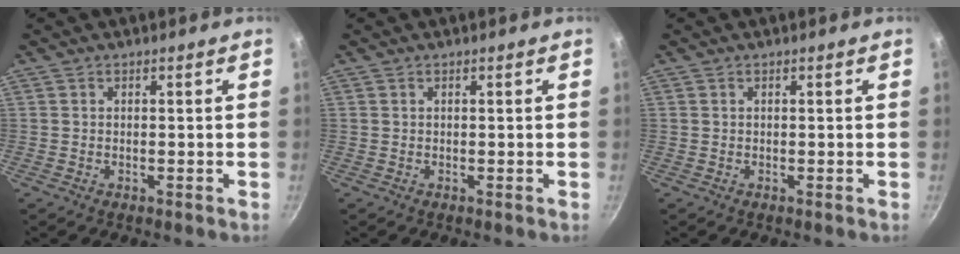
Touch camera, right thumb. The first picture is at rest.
{"total": 0.0}
{"total": 0.0}